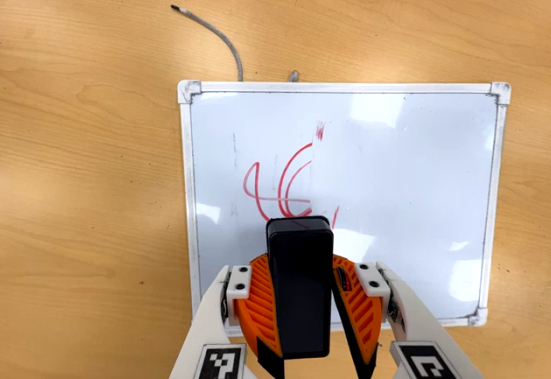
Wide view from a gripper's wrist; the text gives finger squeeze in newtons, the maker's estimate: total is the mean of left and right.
{"total": 9.5, "left": 10.4, "right": 8.6}